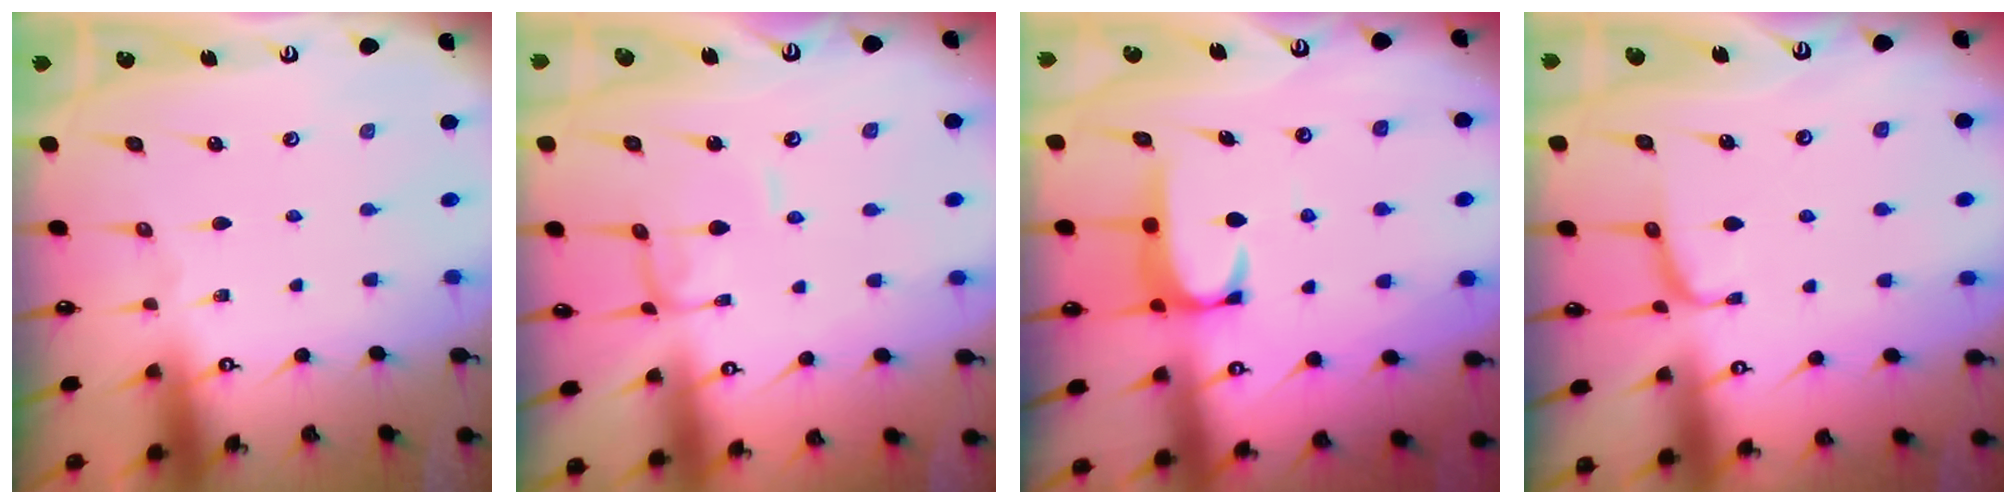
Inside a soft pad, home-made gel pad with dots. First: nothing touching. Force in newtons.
{"total": 2.1, "press": 2.1, "slide": 0.1}
{"total": 2.7, "press": 2.6, "slide": 0.7}
{"total": 1.7, "press": 1.5, "slide": 0.9}